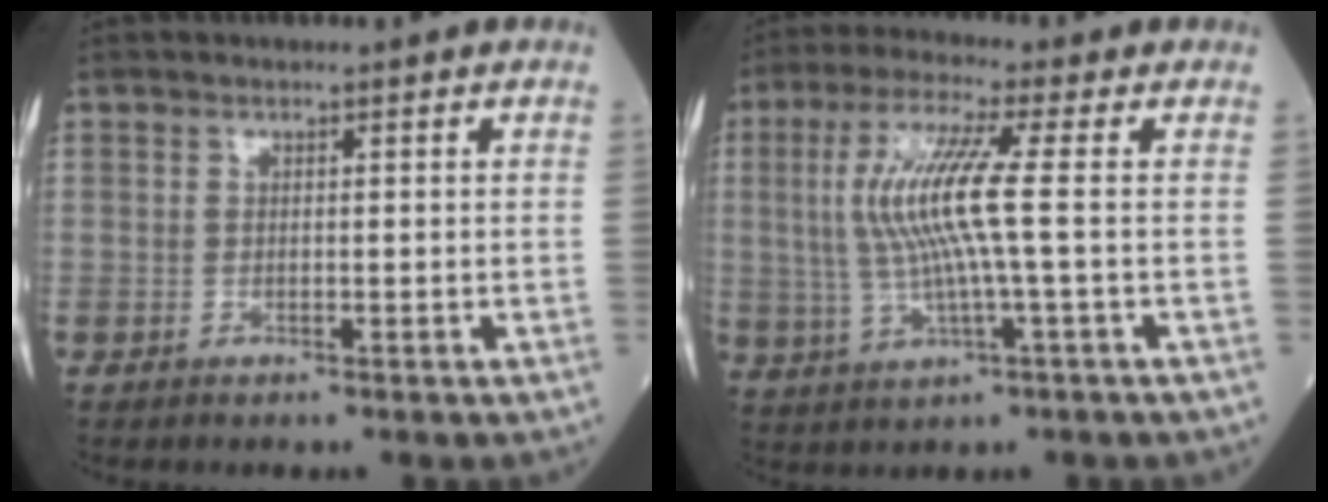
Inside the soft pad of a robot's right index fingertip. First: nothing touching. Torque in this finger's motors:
{"motor_torque": [0.51, -0.01, 0.30, 0.21]}